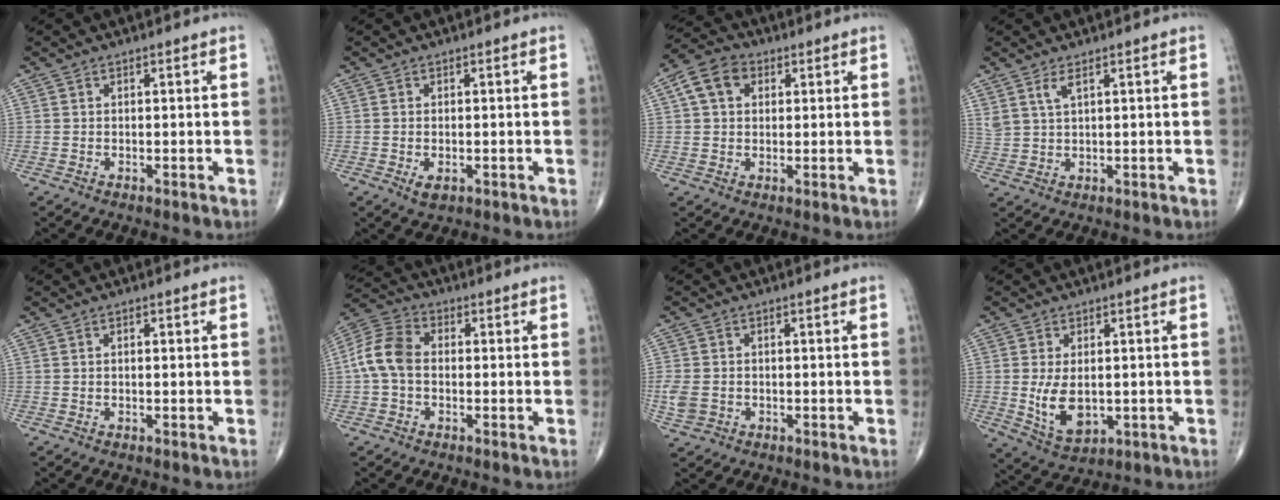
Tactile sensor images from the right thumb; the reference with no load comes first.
{"total": 2.3, "force": [-0.7, 1.4, 1.8], "torque": [-0.026, 0.000, -0.006]}
{"total": 7.5, "force": [2.2, 5.6, 4.4], "torque": [-0.071, 0.012, 0.032]}
{"total": 3.0, "force": [1.8, 0.9, 2.2], "torque": [-0.049, -0.008, 0.043]}
{"total": 0.5, "force": [0.1, 0.2, 0.5], "torque": [-0.011, 0.000, 0.001]}
{"total": 8.6, "force": [-0.5, 5.9, 6.2], "torque": [-0.127, 0.026, -0.021]}
{"total": 4.4, "force": [-1.0, 3.5, 2.4], "torque": [-0.058, 0.005, -0.015]}
{"total": 7.9, "force": [-0.4, 4.8, 6.3], "torque": [-0.099, -0.015, 0.008]}